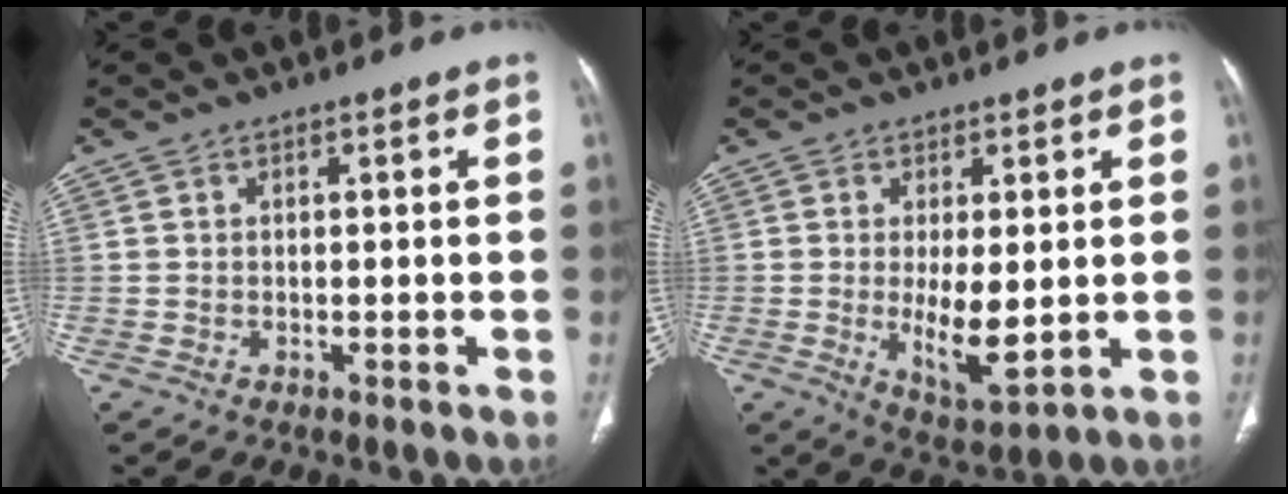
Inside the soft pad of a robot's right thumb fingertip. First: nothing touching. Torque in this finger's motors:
{"motor_torque": [0.97, 0.99, -0.08, 0.03, 0.33]}